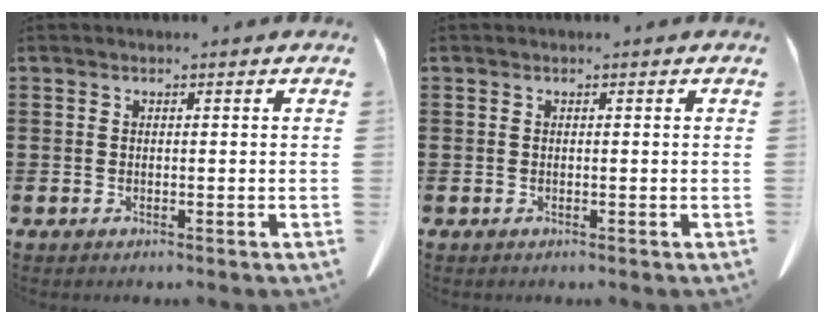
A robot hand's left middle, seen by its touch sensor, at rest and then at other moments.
{"total": 0.0}